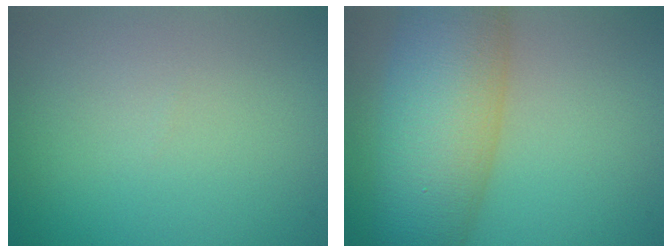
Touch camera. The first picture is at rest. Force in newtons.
{"total": 11.0, "press": 11.0, "slide": 0.3}